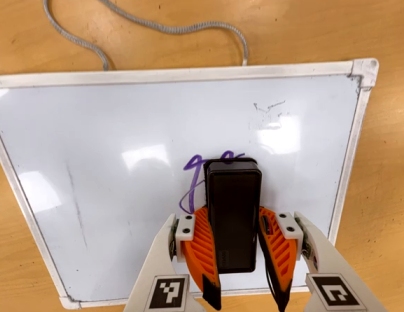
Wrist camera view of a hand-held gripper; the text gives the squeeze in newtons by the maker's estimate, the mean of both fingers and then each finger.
{"total": 14.6, "left": 14.9, "right": 14.2}